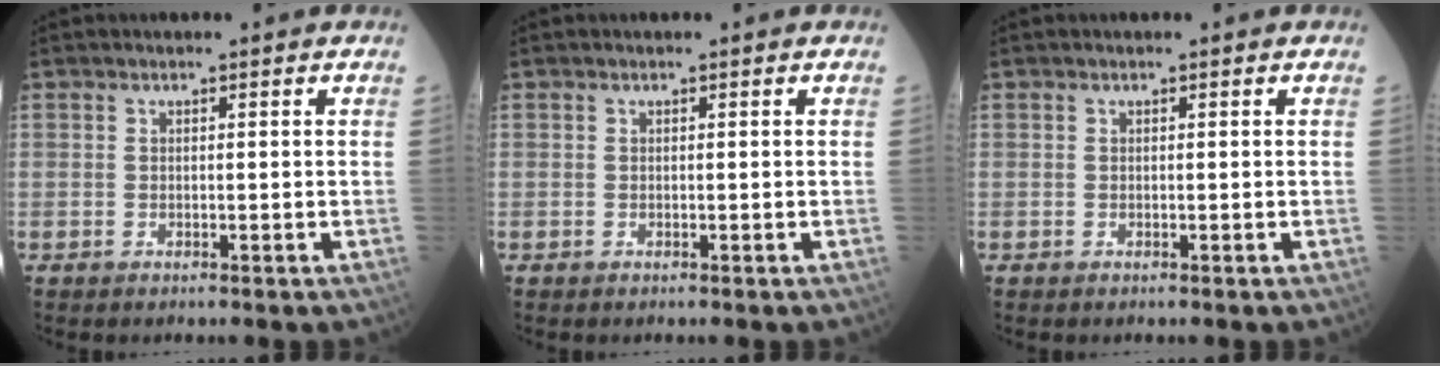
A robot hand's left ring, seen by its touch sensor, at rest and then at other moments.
{"total": 0.0}
{"total": 0.0}